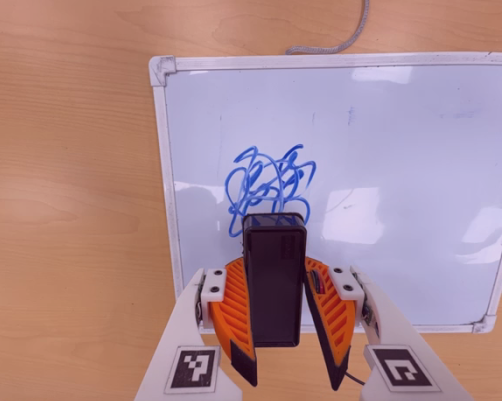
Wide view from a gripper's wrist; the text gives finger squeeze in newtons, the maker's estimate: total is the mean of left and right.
{"total": 7.4, "left": 6.7, "right": 8.0}